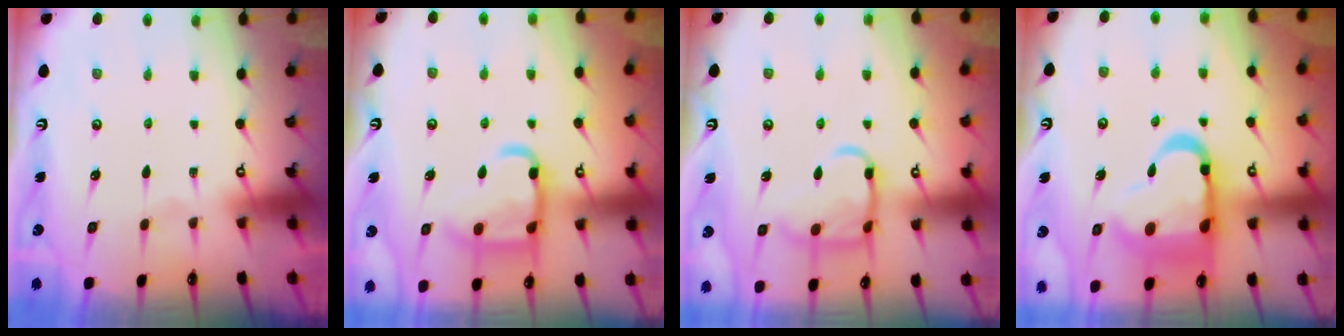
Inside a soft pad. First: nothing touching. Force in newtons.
{"total": 15.2, "press": 15.1, "slide": 1.4}
{"total": 14.0, "press": 14.0, "slide": 1.2}
{"total": 19.2, "press": 19.0, "slide": 2.3}